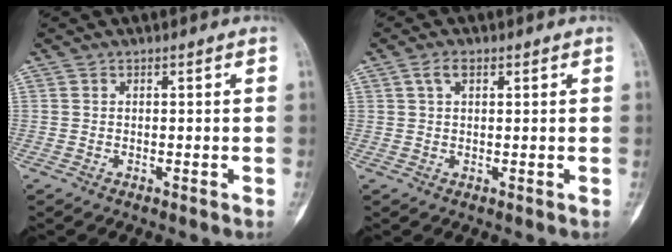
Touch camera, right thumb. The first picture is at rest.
{"total": 2.3, "force": [1.1, 1.1, 1.8], "torque": [-0.032, 0.008, 0.022]}